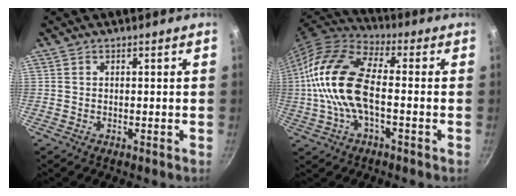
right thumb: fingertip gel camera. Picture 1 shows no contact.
{"total": 16.4, "force": [-0.9, 7.8, 14.4], "torque": [-0.280, 0.032, -0.035]}